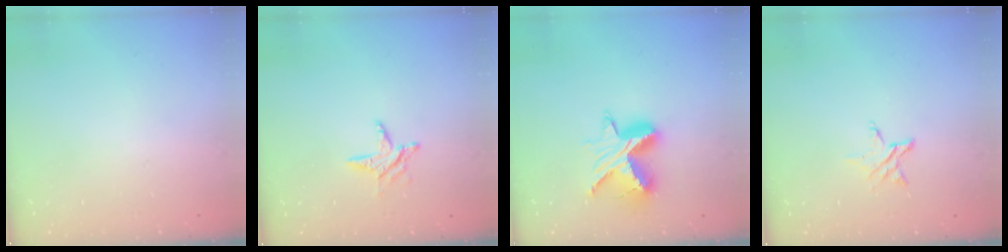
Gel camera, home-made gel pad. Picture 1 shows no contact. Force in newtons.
{"total": 5.8, "press": 5.7, "slide": 0.6}
{"total": 11.6, "press": 11.5, "slide": 0.7}
{"total": 3.9, "press": 3.8, "slide": 0.4}